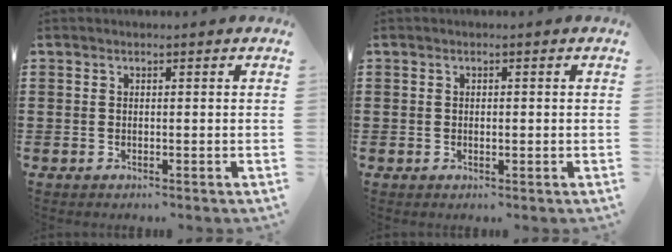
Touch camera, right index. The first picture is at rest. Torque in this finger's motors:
{"motor_torque": [-0.56, 0.52, 0.07, -0.01]}